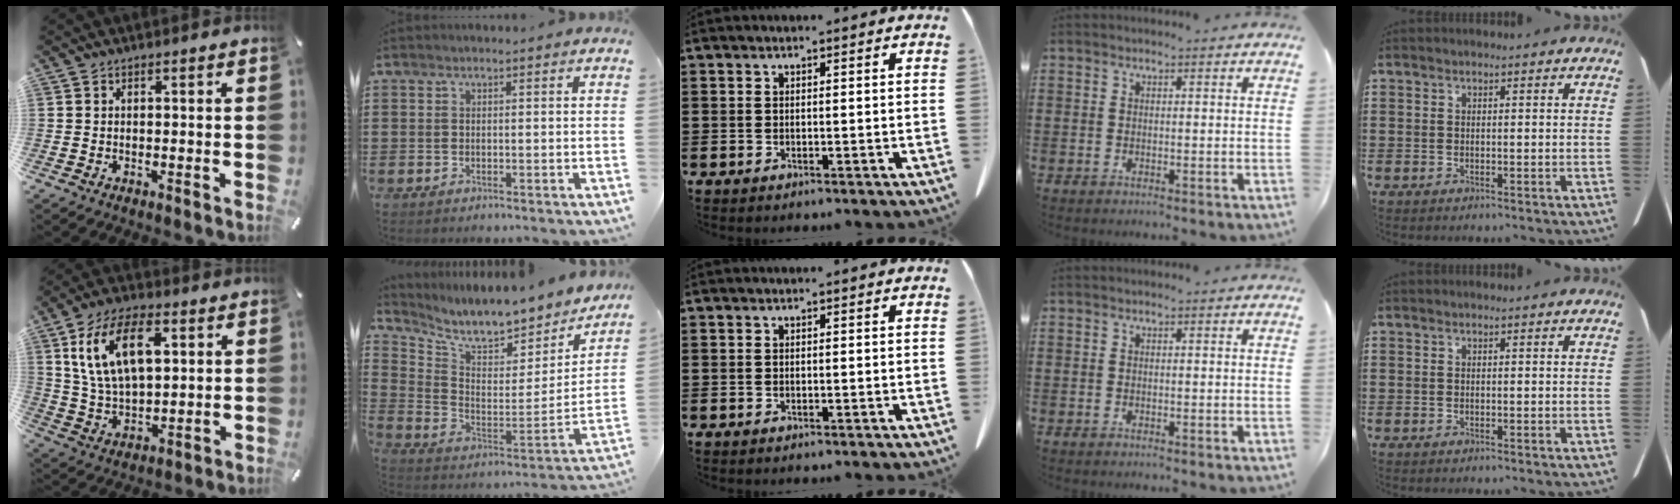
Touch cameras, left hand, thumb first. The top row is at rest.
{"thumb": {"total": 15.2, "force": [6.0, 8.3, 11.2], "torque": [-0.246, -0.002, 0.101]}, "index": {"total": 7.6, "force": [7.0, 1.0, 2.6], "torque": [-0.074, -0.075, 0.112]}}